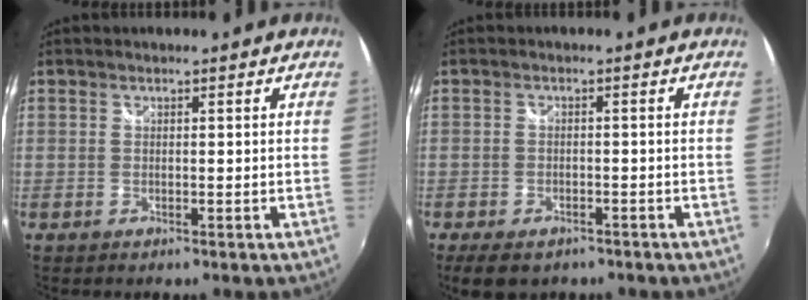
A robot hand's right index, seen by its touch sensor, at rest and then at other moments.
{"total": 7.0, "force": [-4.9, 3.6, 3.4], "torque": [-0.081, -0.017, -0.073]}